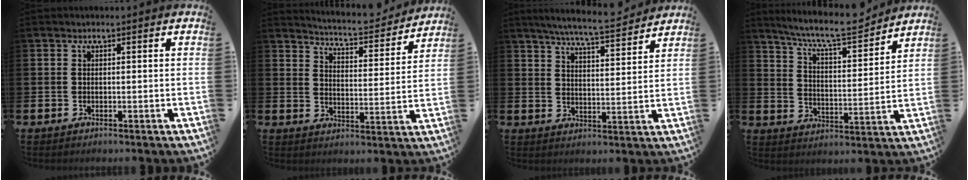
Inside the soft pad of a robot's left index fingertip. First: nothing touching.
{"total": 5.5, "force": [5.4, 0.4, 1.1], "torque": [-0.032, -0.045, 0.088]}
{"total": 6.8, "force": [6.5, -0.2, 2.1], "torque": [-0.058, -0.039, 0.113]}
{"total": 8.7, "force": [8.0, 1.1, 3.4], "torque": [-0.089, -0.053, 0.138]}